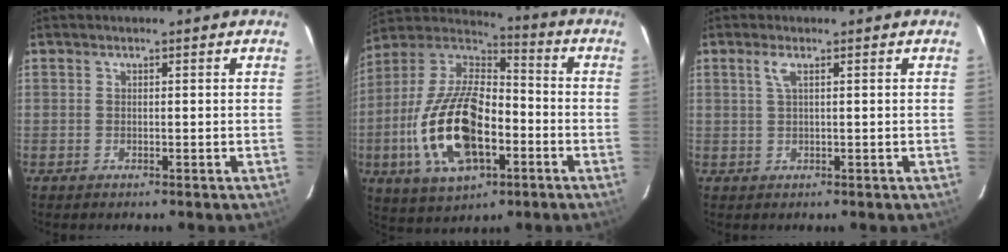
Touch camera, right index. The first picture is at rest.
{"total": 21.8, "force": [-6.3, 10.9, 17.8], "torque": [-0.374, -0.006, -0.108]}
{"total": 1.8, "force": [0.7, 0.0, 1.6], "torque": [-0.033, 0.002, 0.014]}